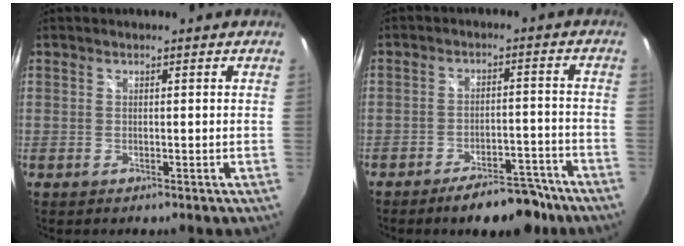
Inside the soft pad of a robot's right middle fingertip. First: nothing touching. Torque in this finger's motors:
{"motor_torque": [0.91, -0.94, 0.12, 0.03]}